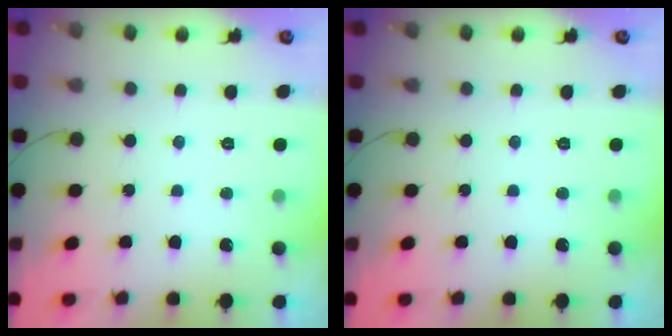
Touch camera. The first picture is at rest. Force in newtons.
{"total": 0.0}